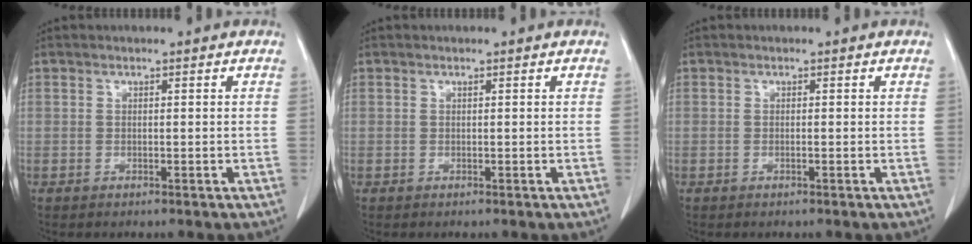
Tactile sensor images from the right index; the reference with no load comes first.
{"total": 0.0}
{"total": 0.0}